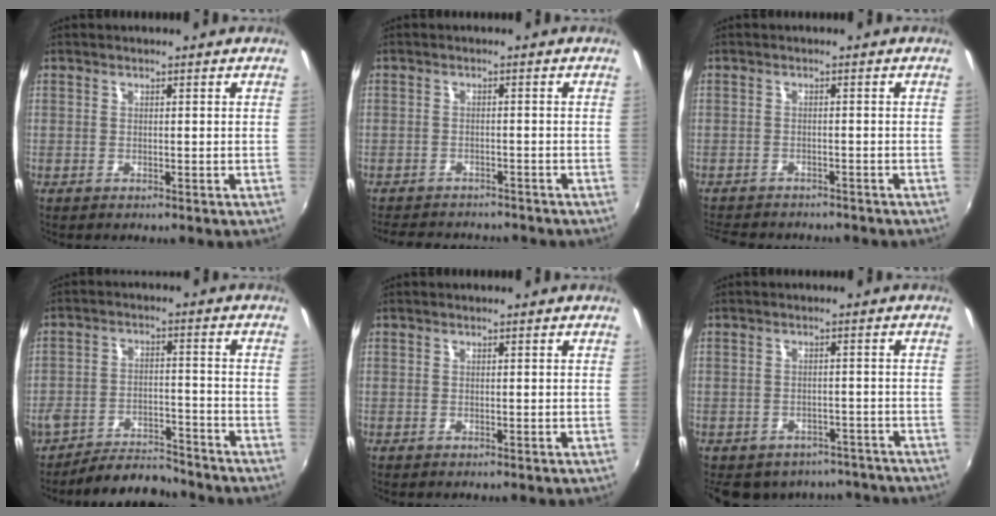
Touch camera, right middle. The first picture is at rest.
{"total": 8.4, "force": [-7.5, 2.9, 2.5], "torque": [-0.069, 0.000, -0.109]}
{"total": 8.6, "force": [-7.8, 2.2, 3.0], "torque": [-0.076, -0.015, -0.116]}
{"total": 9.0, "force": [-8.5, 1.8, 2.0], "torque": [-0.057, 0.002, -0.134]}
{"total": 0.0}
{"total": 12.0, "force": [-9.6, 6.1, 3.7], "torque": [-0.084, 0.008, -0.109]}